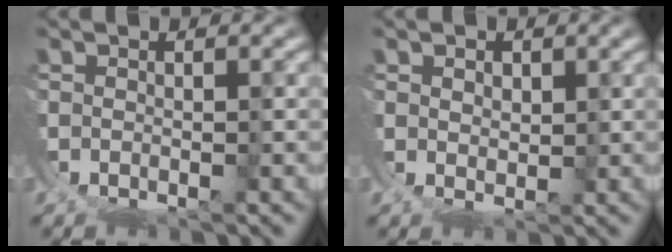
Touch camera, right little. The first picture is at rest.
{"total": 2.4, "force": [2.1, -1.0, -0.4], "torque": [0.014, -0.003, 0.040]}